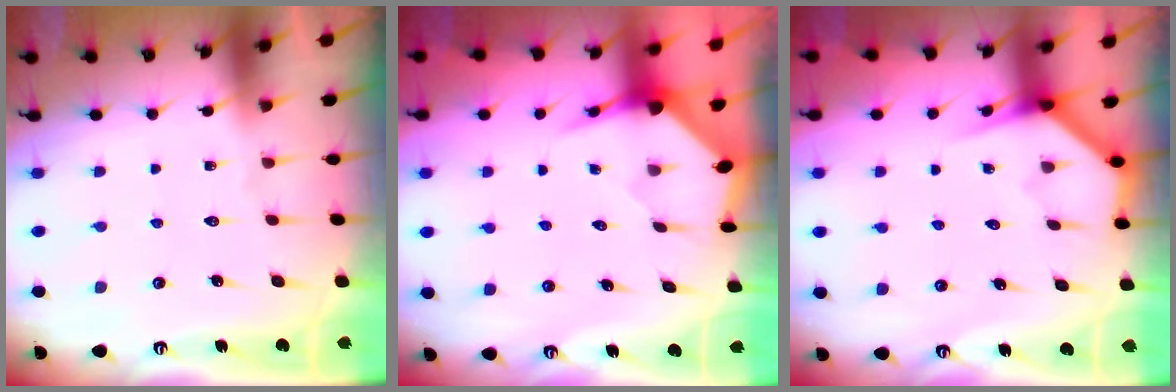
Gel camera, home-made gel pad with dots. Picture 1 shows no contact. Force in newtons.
{"total": 3.6, "press": 3.6, "slide": 0.4}
{"total": 3.8, "press": 3.8, "slide": 0.2}